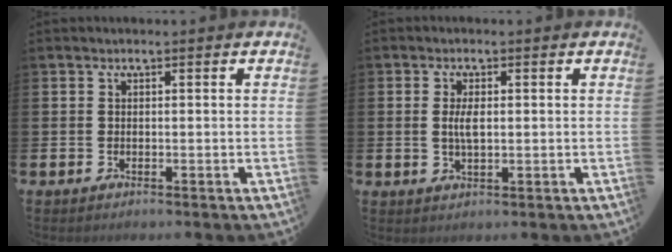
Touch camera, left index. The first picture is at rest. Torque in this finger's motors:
{"motor_torque": [0.72, 0.19, 0.10, 0.06]}